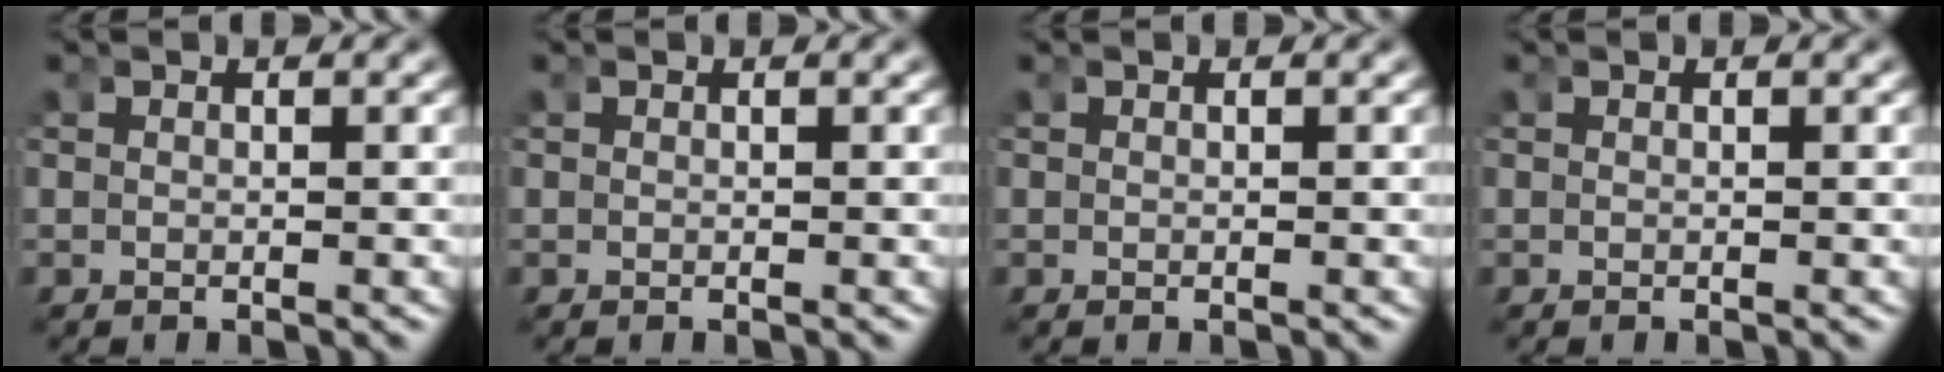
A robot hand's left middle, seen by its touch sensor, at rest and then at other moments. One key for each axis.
{"total": 0.0}
{"total": 0.0}
{"total": 0.0}